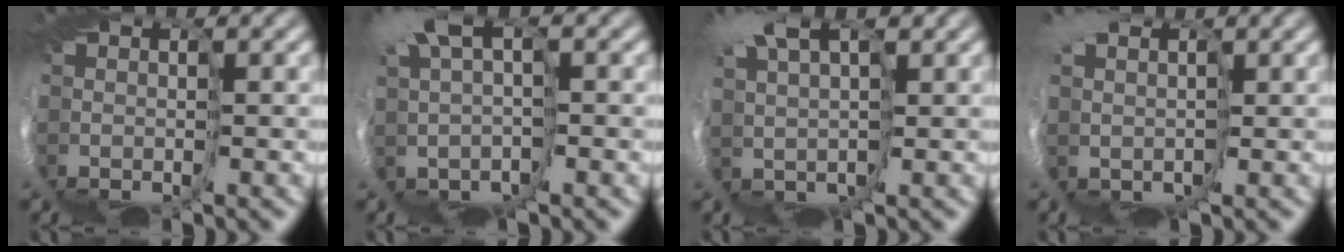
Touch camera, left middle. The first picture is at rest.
{"total": 3.8, "force": [1.4, 1.7, 3.1], "torque": [-0.087, -0.006, 0.013]}
{"total": 4.6, "force": [3.0, 1.8, 3.0], "torque": [-0.082, 0.006, 0.043]}
{"total": 3.9, "force": [1.4, 3.1, 1.9], "torque": [-0.041, -0.017, 0.012]}